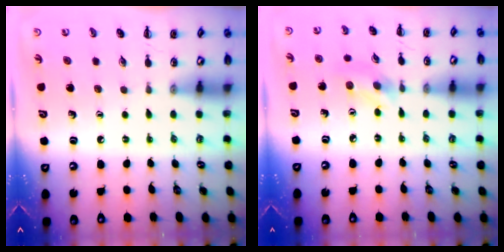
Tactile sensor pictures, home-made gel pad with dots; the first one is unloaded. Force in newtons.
{"total": 2.8, "press": 2.7, "slide": 0.6}